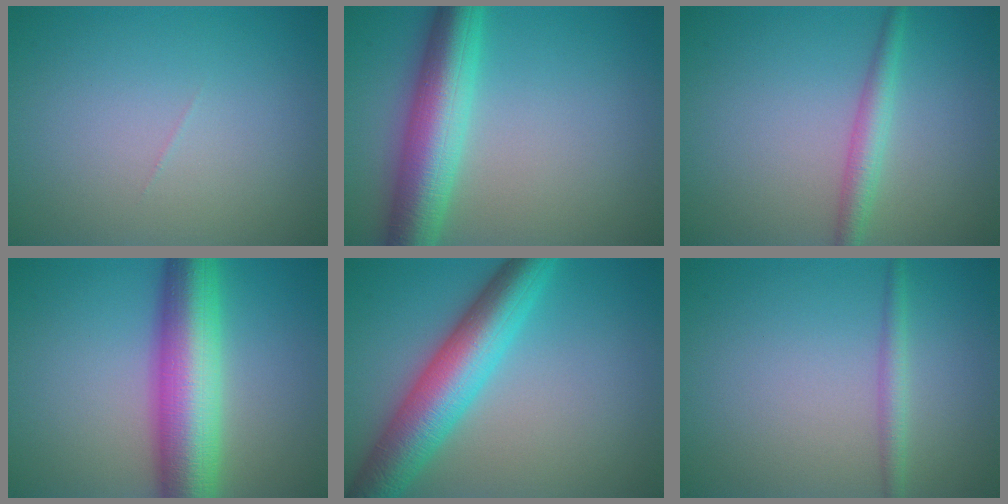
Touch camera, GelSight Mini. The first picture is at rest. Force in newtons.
{"total": 7.5, "press": 7.5, "slide": 0.1}
{"total": 2.4, "press": 2.4, "slide": 0.0}
{"total": 9.9, "press": 9.9, "slide": 0.1}
{"total": 8.1, "press": 8.1, "slide": 0.1}
{"total": 1.7, "press": 1.7, "slide": 0.1}